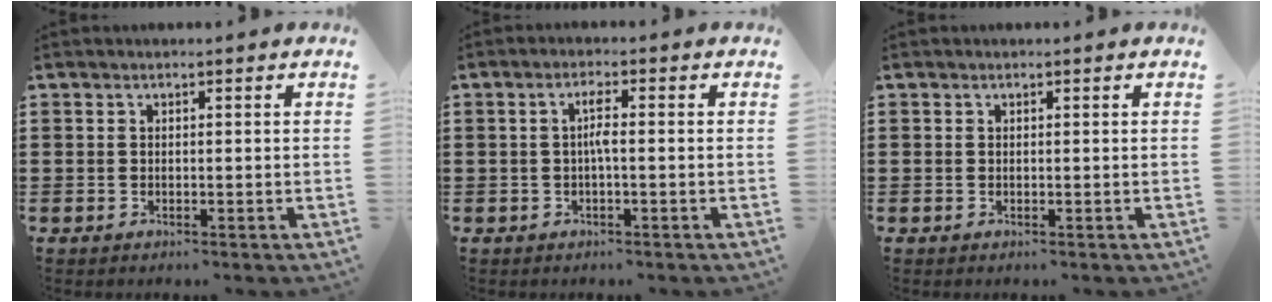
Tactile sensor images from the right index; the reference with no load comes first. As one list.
[{"total": 2.8, "force": [-0.3, 0.3, 2.7], "torque": [-0.052, 0.001, -0.009]}, {"total": 0.0}]